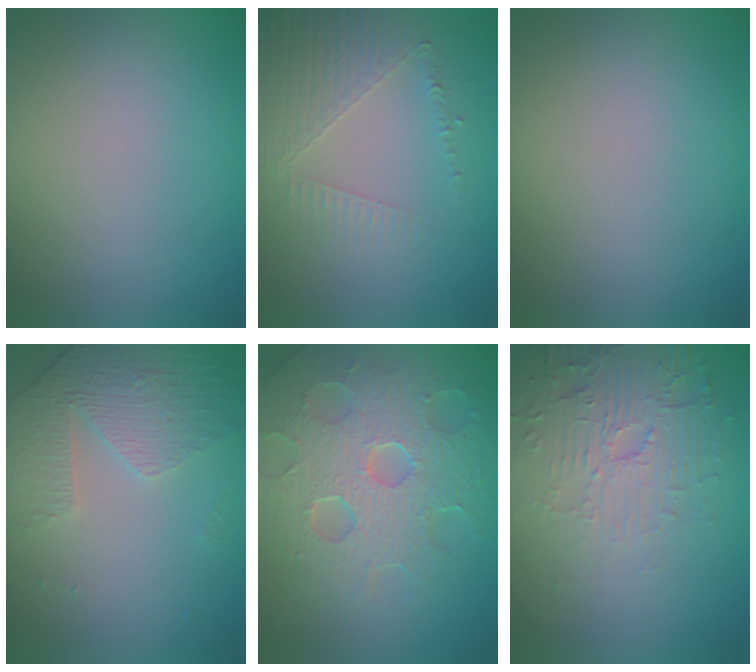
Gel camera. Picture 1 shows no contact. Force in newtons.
{"total": 5.2, "press": 3.1, "slide": 4.2}
{"total": 0.0}
{"total": 4.8, "press": 3.2, "slide": 3.5}
{"total": 8.7, "press": 6.0, "slide": 6.2}
{"total": 5.5, "press": 3.5, "slide": 4.2}